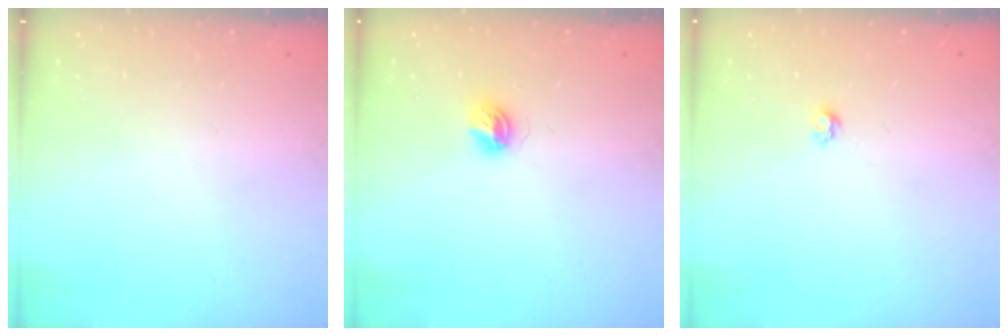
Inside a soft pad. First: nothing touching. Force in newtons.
{"total": 4.6, "press": 4.6, "slide": 0.6}
{"total": 2.7, "press": 2.7, "slide": 0.4}